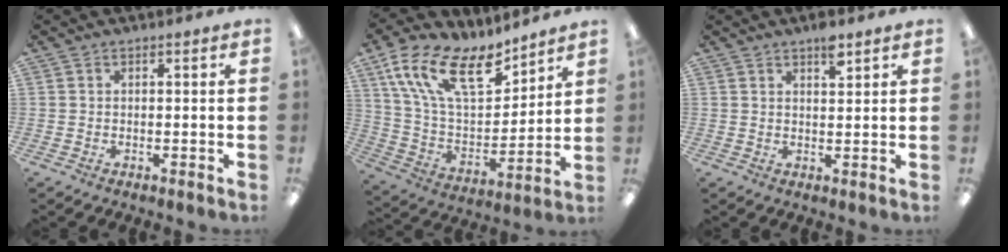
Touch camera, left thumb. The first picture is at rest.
{"total": 19.5, "force": [12.2, 8.7, 12.5], "torque": [-0.241, -0.065, 0.220]}
{"total": 3.9, "force": [2.7, 1.3, 2.5], "torque": [-0.031, -0.010, 0.042]}